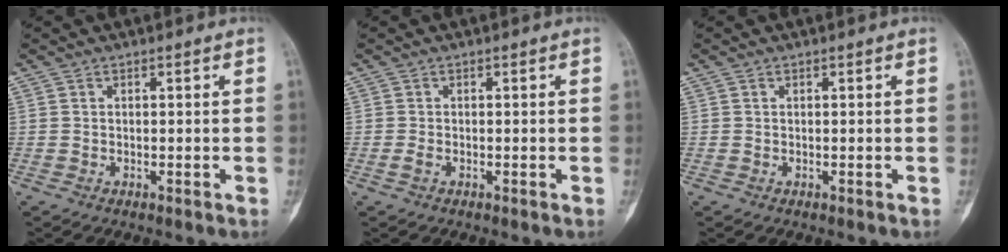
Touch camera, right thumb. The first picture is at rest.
{"total": 0.9, "force": [-0.4, 0.5, 0.7], "torque": [-0.020, -0.002, -0.008]}
{"total": 0.0}